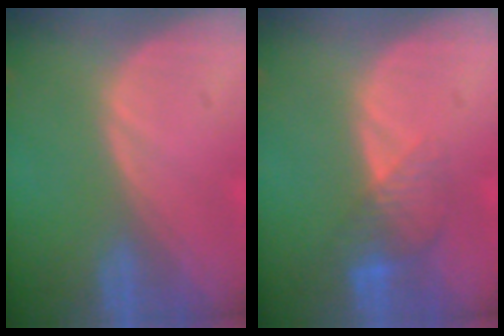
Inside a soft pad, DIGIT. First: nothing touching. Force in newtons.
{"total": 4.2, "press": 3.7, "slide": 1.9}